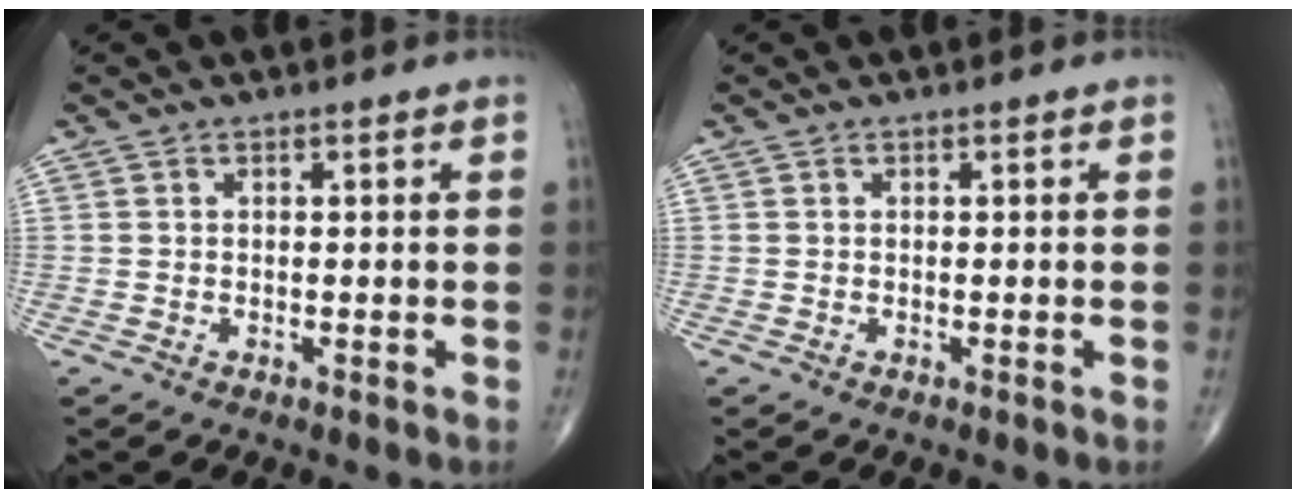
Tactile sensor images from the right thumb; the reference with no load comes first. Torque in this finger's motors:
{"motor_torque": [0.00, 0.00, 0.02, 0.02, 0.00]}